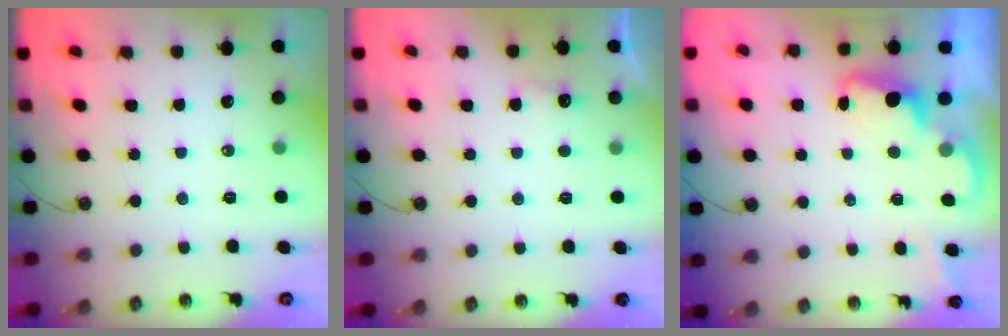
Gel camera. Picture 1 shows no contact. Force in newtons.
{"total": 4.7, "press": 4.5, "slide": 1.3}
{"total": 2.4, "press": 2.3, "slide": 0.5}